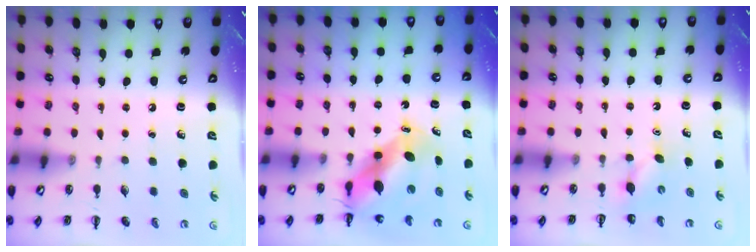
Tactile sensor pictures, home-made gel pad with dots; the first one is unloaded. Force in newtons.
{"total": 9.6, "press": 9.2, "slide": 2.9}
{"total": 3.2, "press": 3.1, "slide": 0.8}